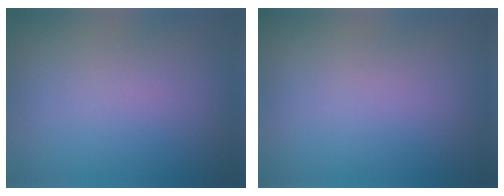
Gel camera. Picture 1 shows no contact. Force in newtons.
{"total": 0.0}